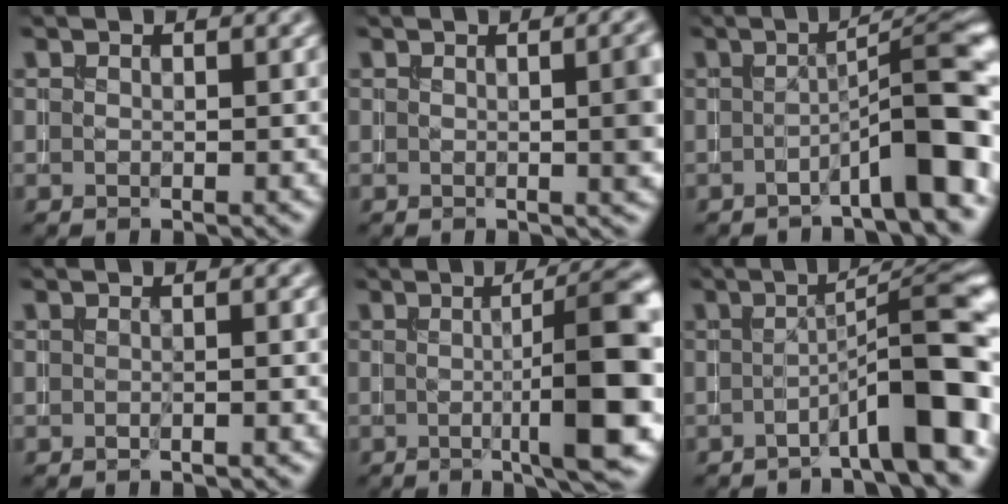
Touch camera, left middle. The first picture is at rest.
{"total": 3.5, "force": [0.1, 0.9, 3.4], "torque": [-0.031, 0.007, -0.001]}
{"total": 7.0, "force": [-1.9, 0.8, 6.7], "torque": [-0.087, 0.020, -0.037]}
{"total": 0.5, "force": [-0.3, -0.1, 0.5], "torque": [-0.007, -0.004, -0.006]}
{"total": 9.5, "force": [-0.3, 1.4, 9.4], "torque": [-0.115, 0.006, -0.005]}
{"total": 7.9, "force": [-2.4, 0.9, 7.4], "torque": [-0.096, 0.023, -0.047]}